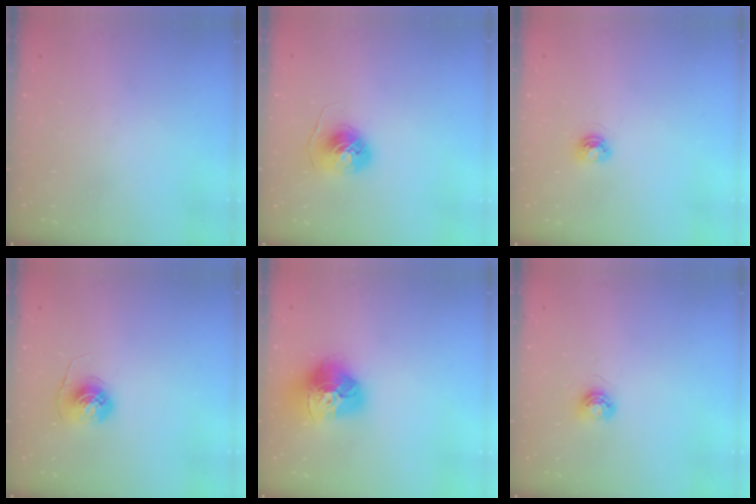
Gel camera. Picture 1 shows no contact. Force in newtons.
{"total": 7.5, "press": 7.5, "slide": 0.1}
{"total": 3.7, "press": 3.7, "slide": 0.5}
{"total": 6.0, "press": 6.0, "slide": 0.3}
{"total": 17.4, "press": 17.3, "slide": 1.7}
{"total": 5.6, "press": 5.6, "slide": 0.3}